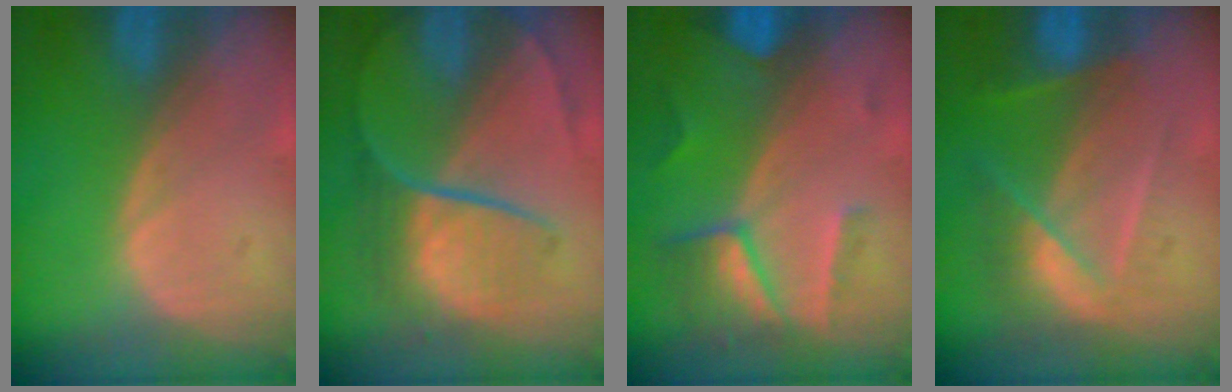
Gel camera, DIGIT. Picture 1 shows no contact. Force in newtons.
{"total": 8.8, "press": 7.5, "slide": 4.6}
{"total": 7.5, "press": 6.6, "slide": 3.4}
{"total": 7.3, "press": 6.4, "slide": 3.5}